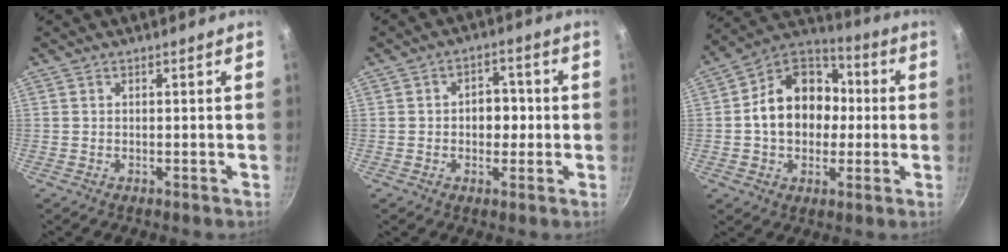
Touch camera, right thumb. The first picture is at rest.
{"total": 5.8, "force": [-0.1, 4.4, 3.8], "torque": [-0.016, 0.012, -0.006]}
{"total": 16.8, "force": [0.0, 13.1, 10.5], "torque": [-0.135, 0.036, -0.015]}